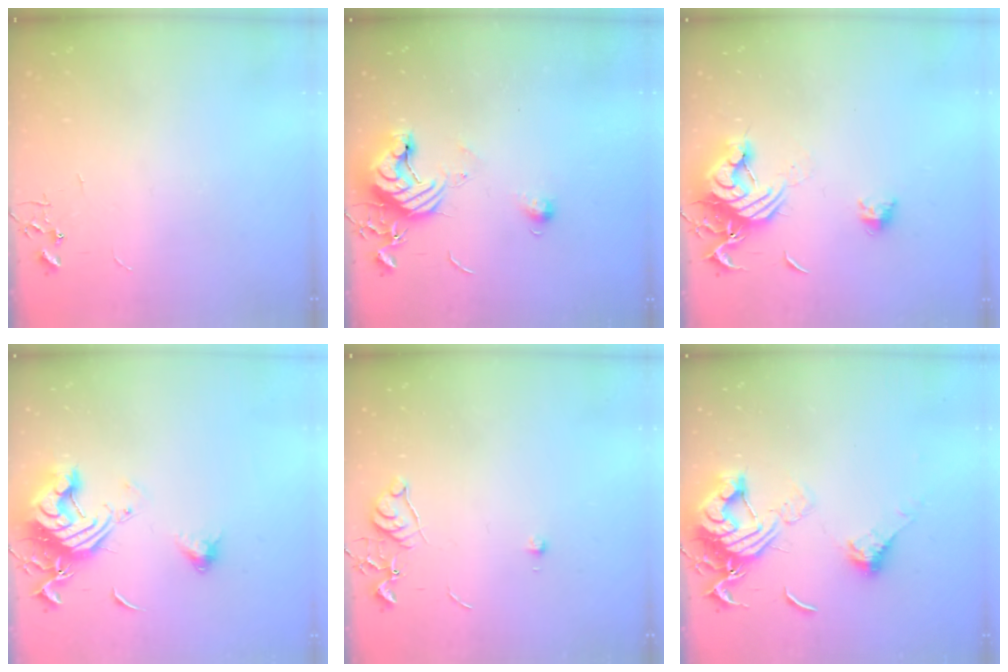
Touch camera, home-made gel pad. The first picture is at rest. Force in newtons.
{"total": 11.8, "press": 11.7, "slide": 1.3}
{"total": 14.1, "press": 14.1, "slide": 1.2}
{"total": 14.9, "press": 14.9, "slide": 1.6}
{"total": 6.6, "press": 6.5, "slide": 0.8}
{"total": 15.4, "press": 15.3, "slide": 1.8}